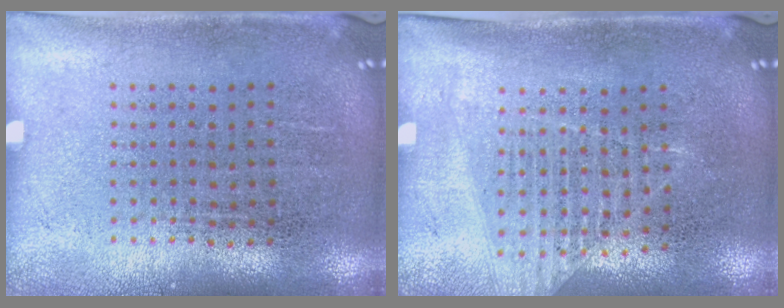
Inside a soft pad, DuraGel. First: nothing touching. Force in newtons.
{"total": 1.2, "press": 1.1, "slide": 0.4}